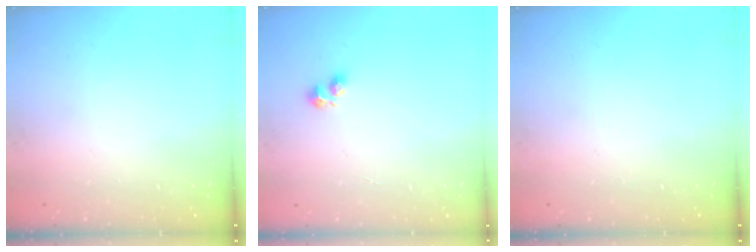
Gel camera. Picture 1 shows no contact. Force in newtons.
{"total": 3.8, "press": 3.8, "slide": 0.7}
{"total": 0.0}